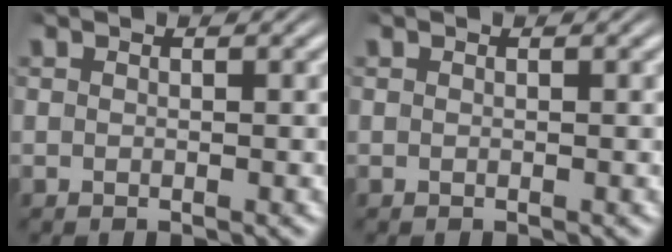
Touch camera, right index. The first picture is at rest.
{"total": 0.0}